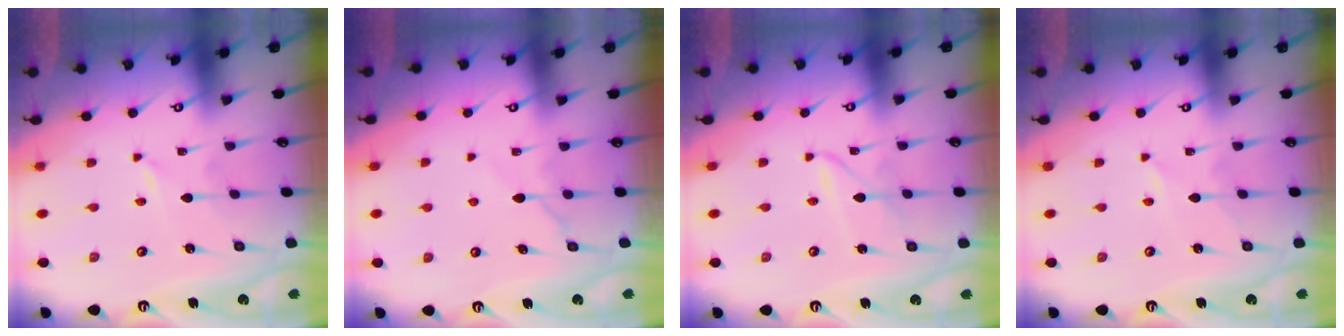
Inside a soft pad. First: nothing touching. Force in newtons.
{"total": 5.3, "press": 5.2, "slide": 0.6}
{"total": 2.6, "press": 2.6, "slide": 0.2}
{"total": 2.4, "press": 2.4, "slide": 0.3}